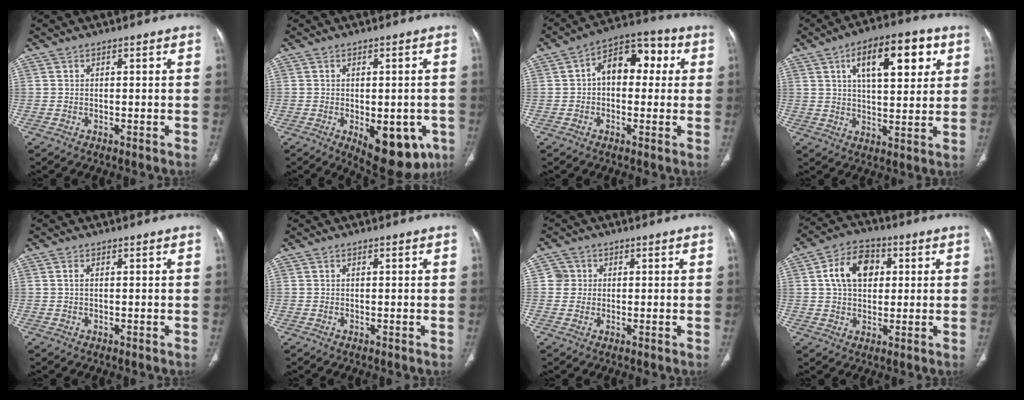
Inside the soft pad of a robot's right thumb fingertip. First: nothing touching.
{"total": 13.0, "force": [-5.0, 6.6, 10.0], "torque": [-0.104, 0.000, -0.052]}
{"total": 10.8, "force": [1.4, 7.0, 8.1], "torque": [-0.088, 0.035, 0.010]}
{"total": 15.0, "force": [5.8, 6.6, 12.1], "torque": [-0.146, -0.003, 0.087]}
{"total": 1.0, "force": [0.2, 0.5, 0.8], "torque": [-0.019, 0.004, 0.005]}
{"total": 0.0}
{"total": 2.8, "force": [0.4, 2.7, 0.2], "torque": [0.016, 0.004, 0.003]}
{"total": 10.1, "force": [2.2, 7.1, 6.9], "torque": [-0.101, 0.010, 0.034]}